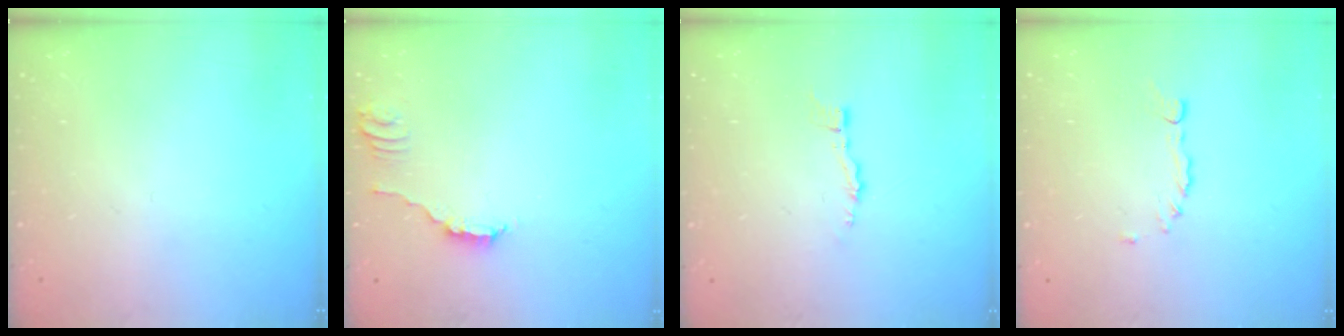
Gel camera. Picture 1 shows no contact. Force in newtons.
{"total": 1.8, "press": 1.8, "slide": 0.3}
{"total": 3.0, "press": 3.0, "slide": 0.3}
{"total": 2.3, "press": 2.2, "slide": 0.7}